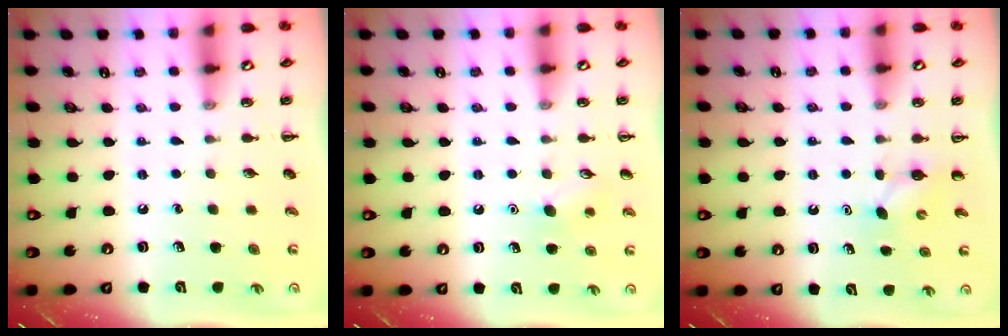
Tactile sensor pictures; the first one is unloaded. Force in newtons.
{"total": 7.2, "press": 6.9, "slide": 1.9}
{"total": 3.8, "press": 3.7, "slide": 0.8}